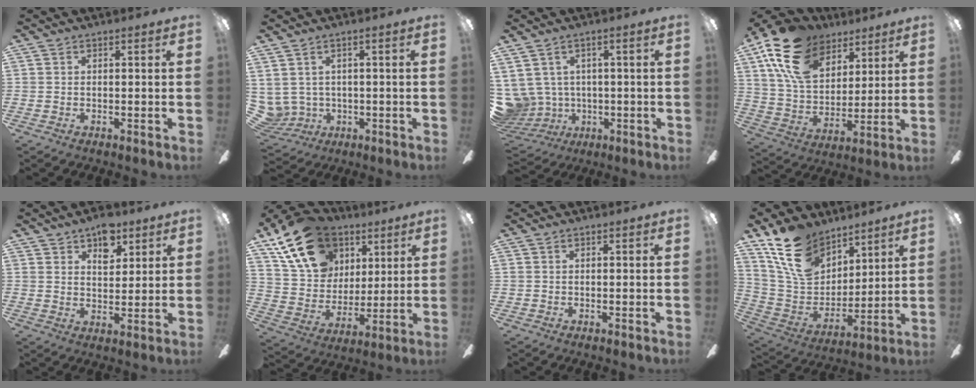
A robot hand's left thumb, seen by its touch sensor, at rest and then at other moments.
{"total": 4.6, "force": [1.6, 4.2, 0.9], "torque": [-0.056, -0.013, 0.031]}
{"total": 7.6, "force": [1.8, 7.2, 1.4], "torque": [-0.096, -0.022, 0.039]}
{"total": 18.8, "force": [10.9, 11.7, 10.0], "torque": [-0.194, -0.040, 0.204]}
{"total": 8.3, "force": [5.3, 4.9, 4.1], "torque": [-0.045, -0.017, 0.092]}
{"total": 20.6, "force": [11.6, 14.4, 8.9], "torque": [-0.167, -0.041, 0.221]}
{"total": 0.0}
{"total": 18.0, "force": [11.9, 11.0, 7.9], "torque": [-0.160, -0.056, 0.230]}